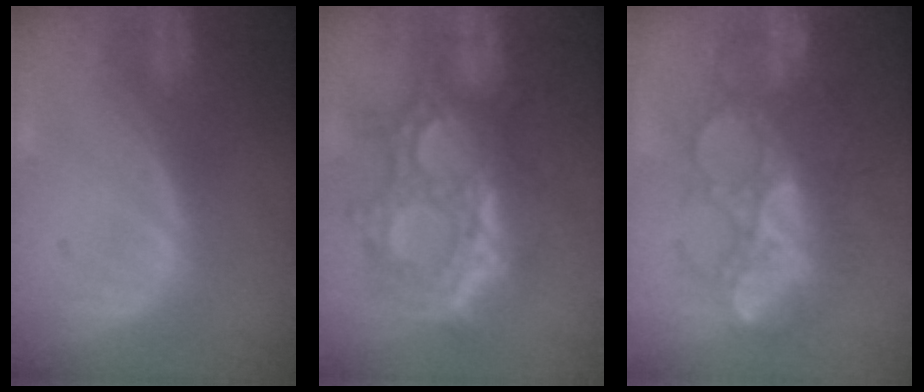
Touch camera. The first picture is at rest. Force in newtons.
{"total": 12.1, "press": 10.8, "slide": 5.4}
{"total": 9.0, "press": 8.8, "slide": 1.7}